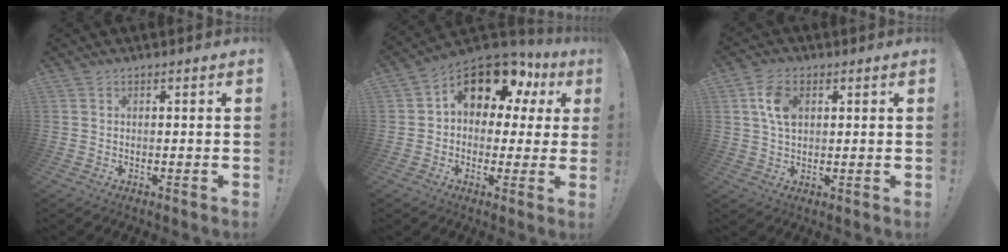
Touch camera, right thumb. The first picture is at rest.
{"total": 12.5, "force": [7.1, 6.7, 7.8], "torque": [-0.132, -0.045, 0.124]}
{"total": 8.3, "force": [2.4, 5.3, 5.9], "torque": [-0.110, 0.006, 0.048]}